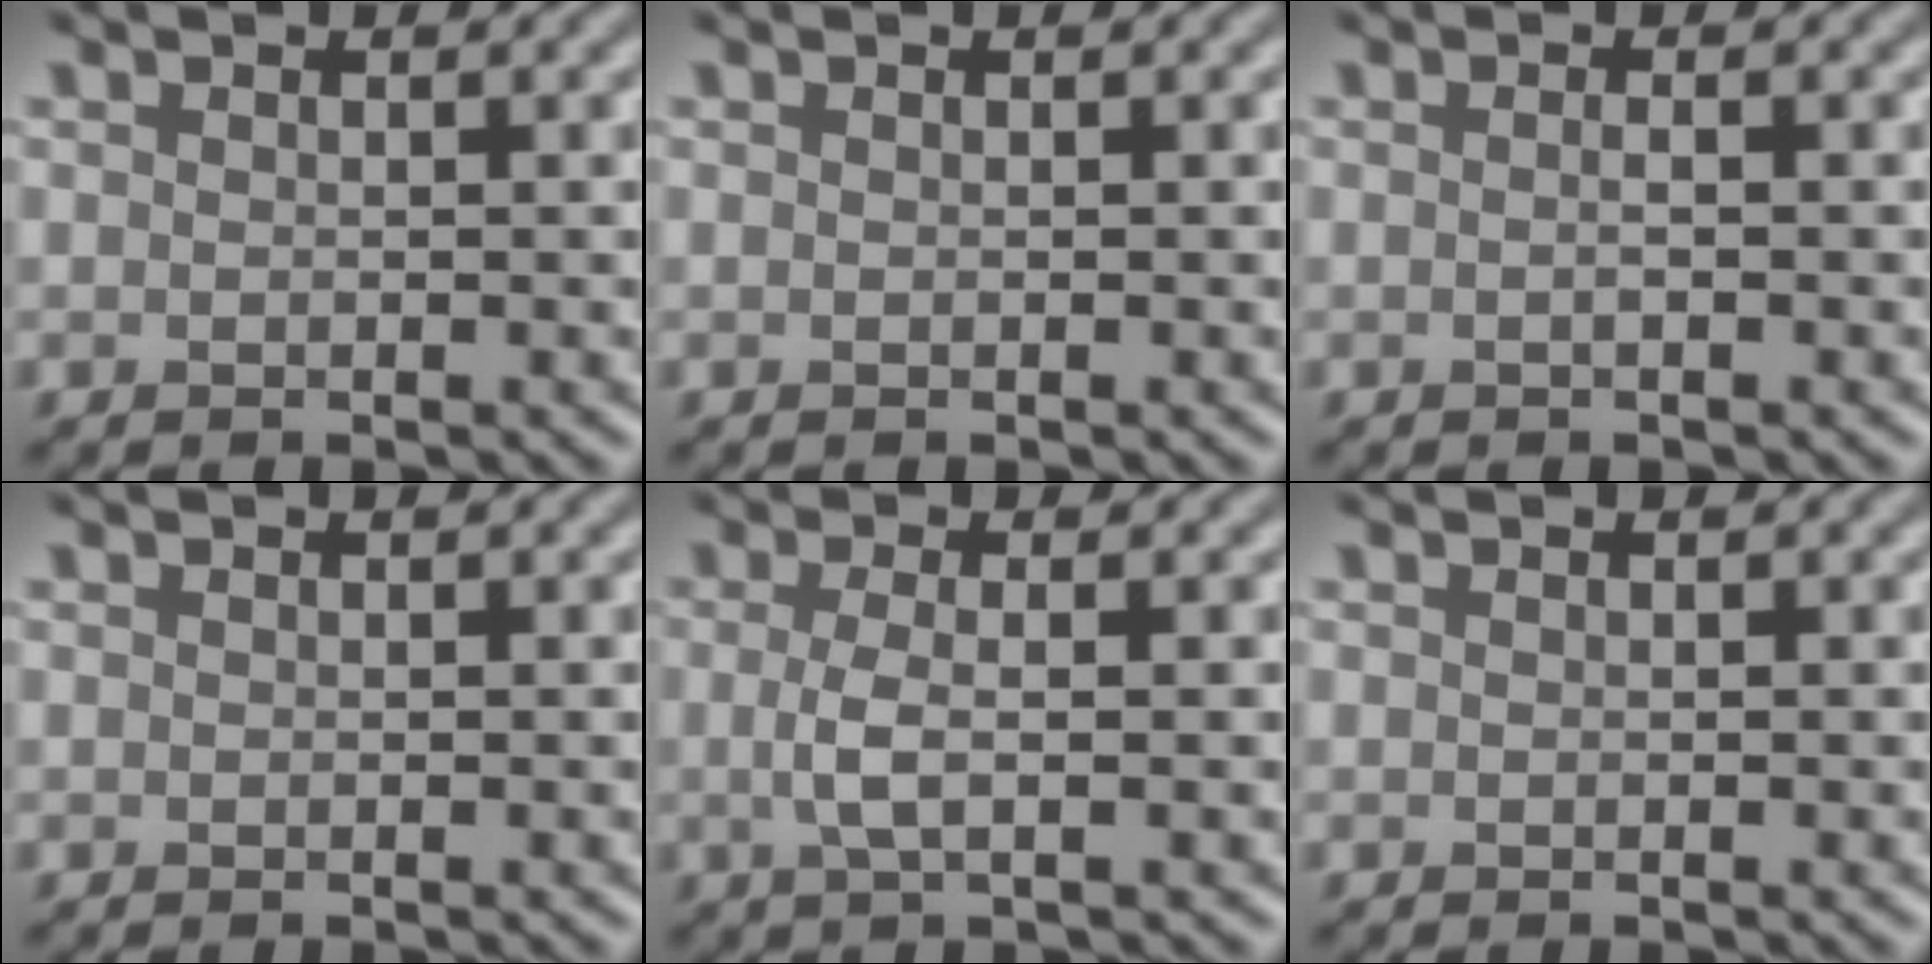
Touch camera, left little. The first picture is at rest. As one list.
[{"total": 0.0}, {"total": 0.8, "force": [0.0, 0.2, 0.8], "torque": [-0.010, -0.006, -0.004]}, {"total": 0.0}, {"total": 2.4, "force": [-0.1, 0.8, 2.3], "torque": [-0.049, -0.002, -0.005]}, {"total": 0.0}]